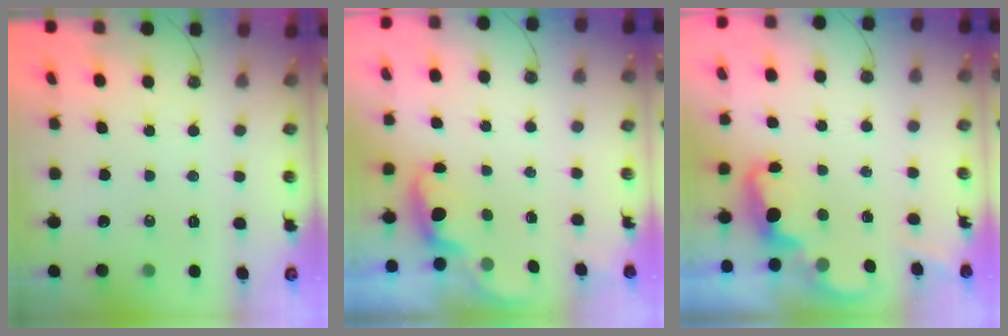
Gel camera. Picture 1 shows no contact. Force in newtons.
{"total": 1.0, "press": 0.7, "slide": 0.7}
{"total": 2.2, "press": 2.2, "slide": 0.5}